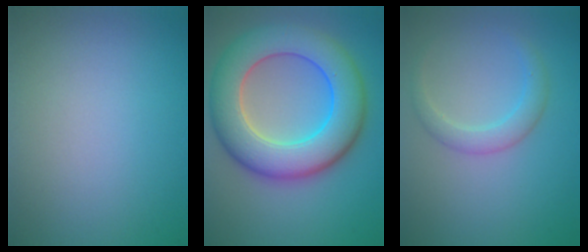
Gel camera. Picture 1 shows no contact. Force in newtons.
{"total": 10.3, "press": 10.3, "slide": 0.1}
{"total": 2.3, "press": 2.2, "slide": 0.3}